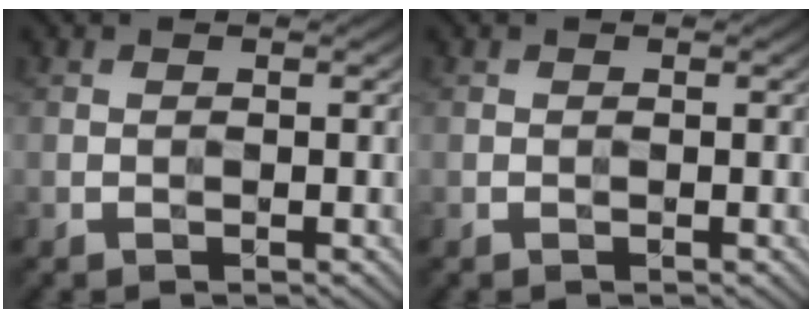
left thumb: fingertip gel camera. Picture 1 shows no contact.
{"total": 0.0}